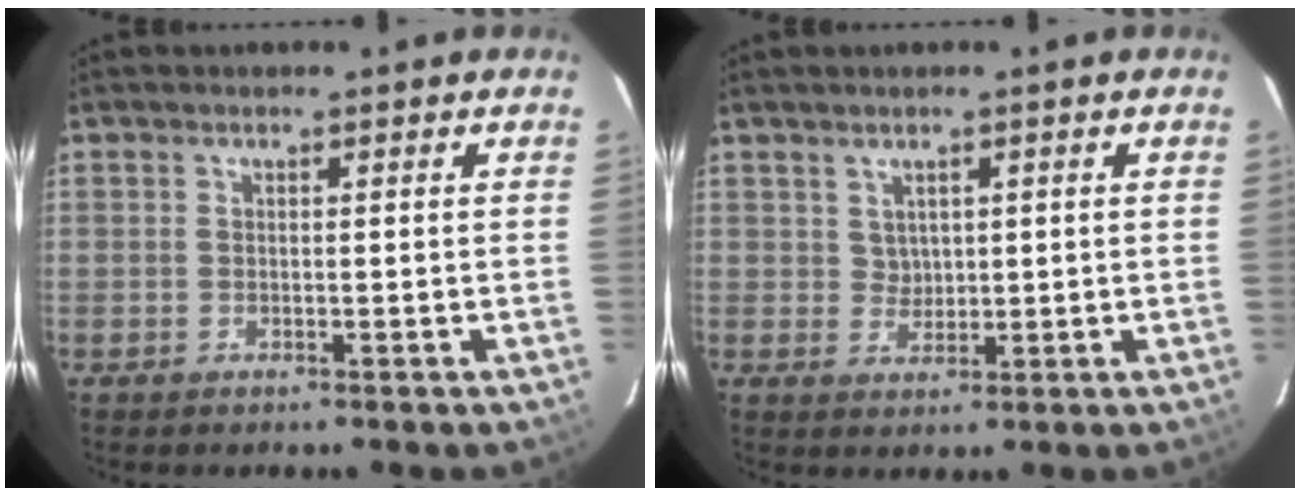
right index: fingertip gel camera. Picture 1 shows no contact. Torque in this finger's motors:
{"motor_torque": [-0.08, 0.07, -0.03, 0.00]}